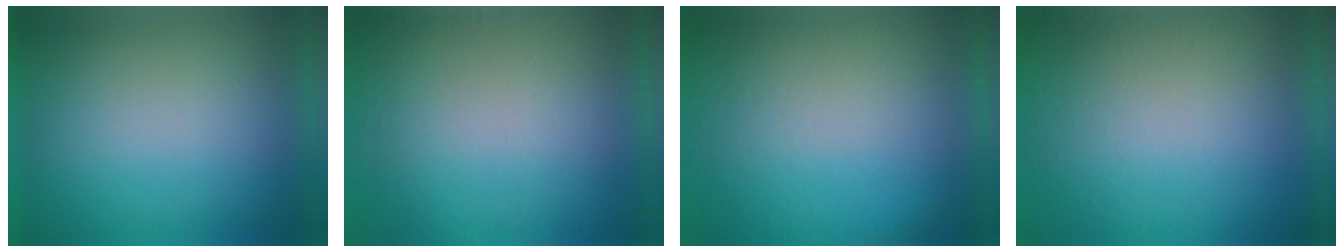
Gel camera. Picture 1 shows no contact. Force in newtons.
{"total": 6.1}
{"total": 5.7}
{"total": 9.8}